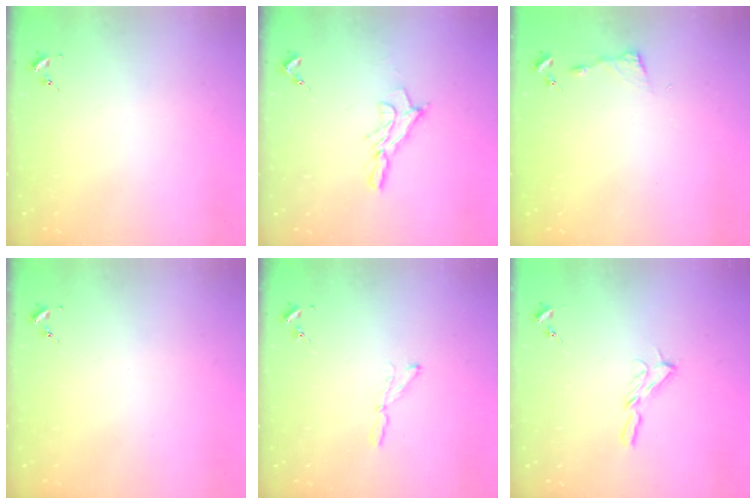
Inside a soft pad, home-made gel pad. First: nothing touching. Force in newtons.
{"total": 9.9, "press": 9.9, "slide": 0.7}
{"total": 3.4, "press": 3.4, "slide": 0.4}
{"total": 0.0}
{"total": 3.9, "press": 3.9, "slide": 0.3}
{"total": 5.4, "press": 5.4, "slide": 0.5}